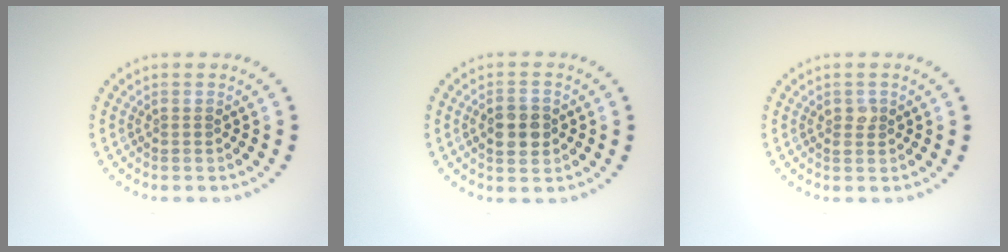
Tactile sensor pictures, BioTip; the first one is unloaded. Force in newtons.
{"total": 3.4, "press": 3.3, "slide": 0.2}
{"total": 1.1, "press": 1.1, "slide": 0.2}